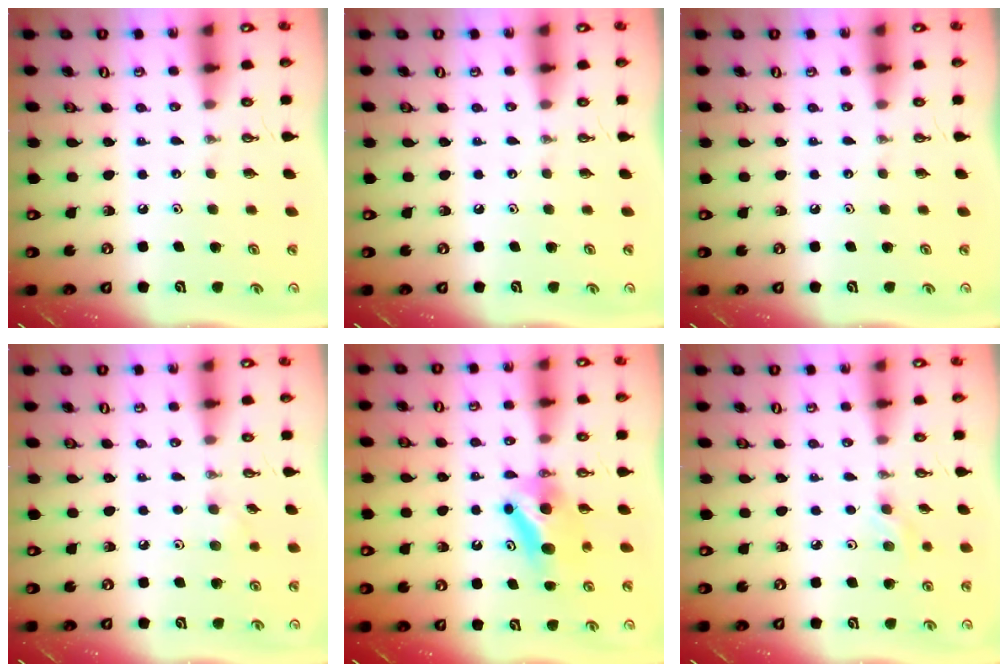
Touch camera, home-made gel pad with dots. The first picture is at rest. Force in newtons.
{"total": 0.0}
{"total": 0.0}
{"total": 5.2, "press": 5.0, "slide": 1.4}
{"total": 8.0, "press": 5.9, "slide": 5.4}
{"total": 2.8, "press": 2.7, "slide": 0.8}